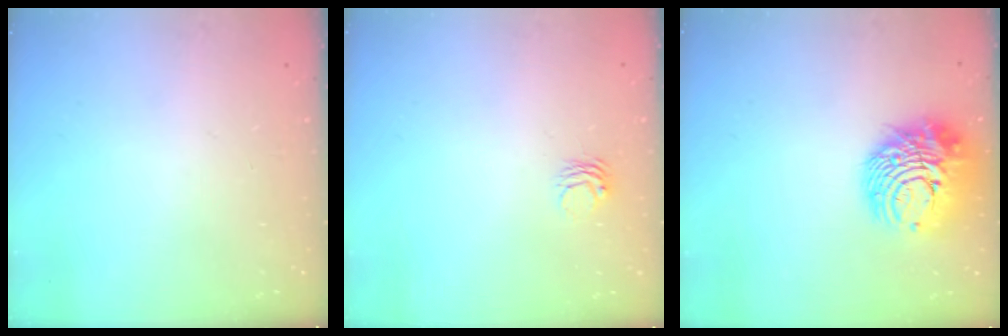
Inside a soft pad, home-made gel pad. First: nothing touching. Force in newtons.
{"total": 2.7, "press": 2.7, "slide": 0.2}
{"total": 13.4, "press": 13.3, "slide": 1.5}